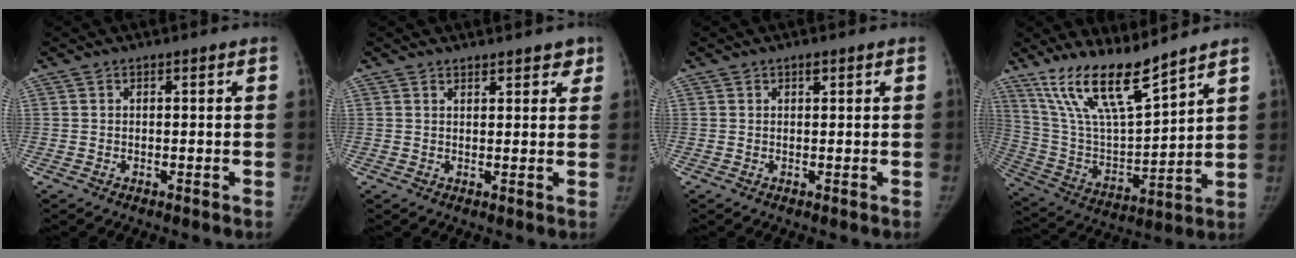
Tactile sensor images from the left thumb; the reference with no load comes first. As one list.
[{"total": 3.6, "force": [2.8, 1.5, 1.6], "torque": [0.007, -0.012, 0.036]}, {"total": 0.8, "force": [0.6, 0.3, 0.6], "torque": [-0.008, -0.002, 0.009]}, {"total": 16.7, "force": [12.7, 3.2, 10.4], "torque": [-0.179, -0.067, 0.254]}]